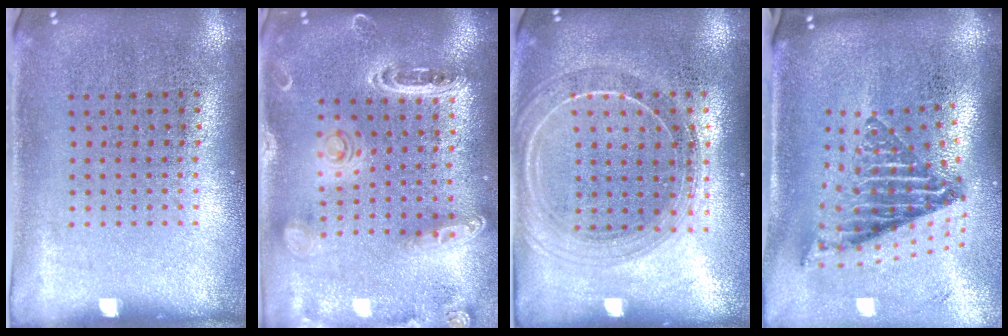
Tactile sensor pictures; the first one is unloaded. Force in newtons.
{"total": 1.5, "press": 1.5, "slide": 0.1}
{"total": 1.9, "press": 1.7, "slide": 0.8}
{"total": 2.4, "press": 1.6, "slide": 1.8}